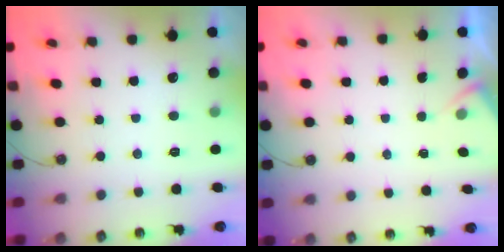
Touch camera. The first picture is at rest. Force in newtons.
{"total": 2.0, "press": 1.9, "slide": 0.4}